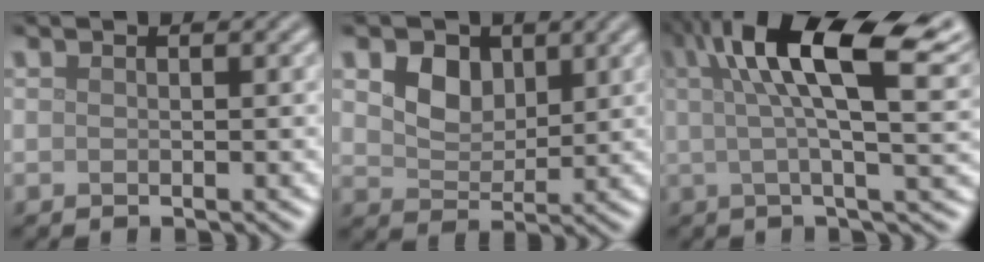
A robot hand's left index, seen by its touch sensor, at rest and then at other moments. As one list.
[{"total": 3.7, "force": [1.6, 2.6, 2.1], "torque": [-0.048, -0.004, 0.023]}, {"total": 11.9, "force": [4.0, 3.1, 10.7], "torque": [-0.158, 0.013, 0.062]}]